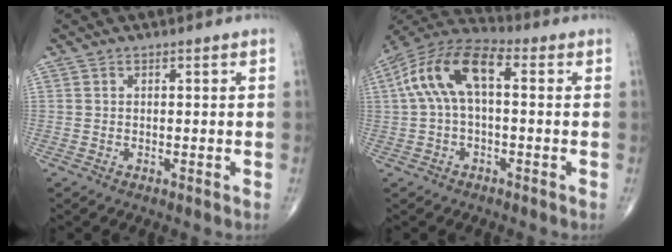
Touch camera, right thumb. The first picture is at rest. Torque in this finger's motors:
{"motor_torque": [-0.25, 0.69, 0.65, -0.07, 0.15]}